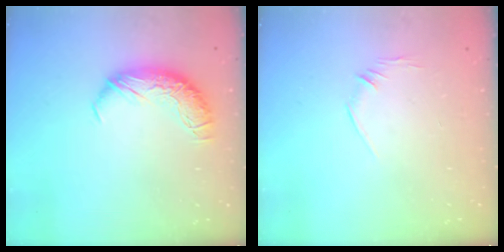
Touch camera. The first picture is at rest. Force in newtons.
{"total": 6.7, "press": 6.7, "slide": 1.0}